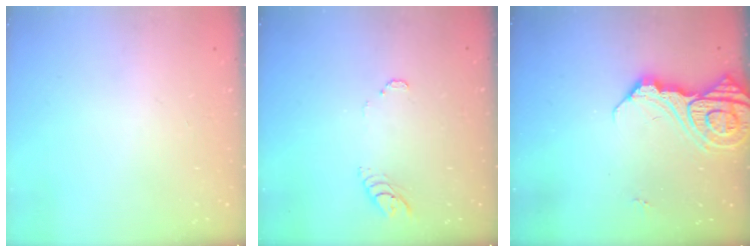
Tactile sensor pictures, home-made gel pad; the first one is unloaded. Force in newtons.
{"total": 4.0, "press": 3.9, "slide": 0.3}
{"total": 13.1, "press": 13.1, "slide": 1.4}